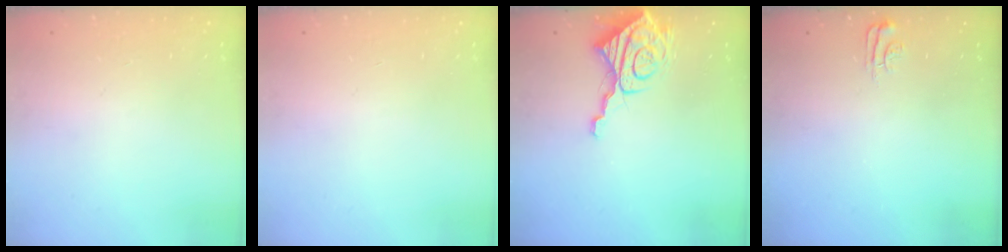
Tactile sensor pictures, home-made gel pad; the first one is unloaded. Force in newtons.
{"total": 0.0}
{"total": 10.4, "press": 10.3, "slide": 1.0}
{"total": 4.0, "press": 4.0, "slide": 0.4}